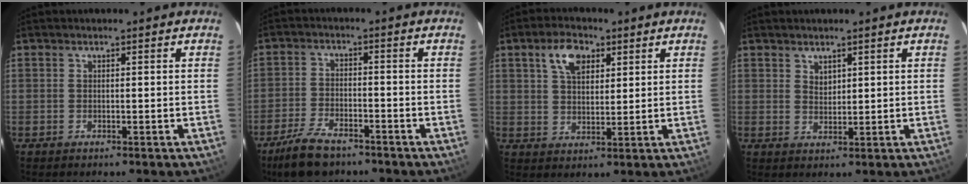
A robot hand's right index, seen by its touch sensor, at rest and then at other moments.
{"total": 8.9, "force": [-6.9, 3.6, 4.4], "torque": [-0.120, -0.007, -0.127]}
{"total": 6.8, "force": [3.3, 3.9, 4.5], "torque": [-0.080, 0.019, 0.060]}
{"total": 2.1, "force": [1.5, 1.2, 0.7], "torque": [-0.010, 0.000, 0.029]}